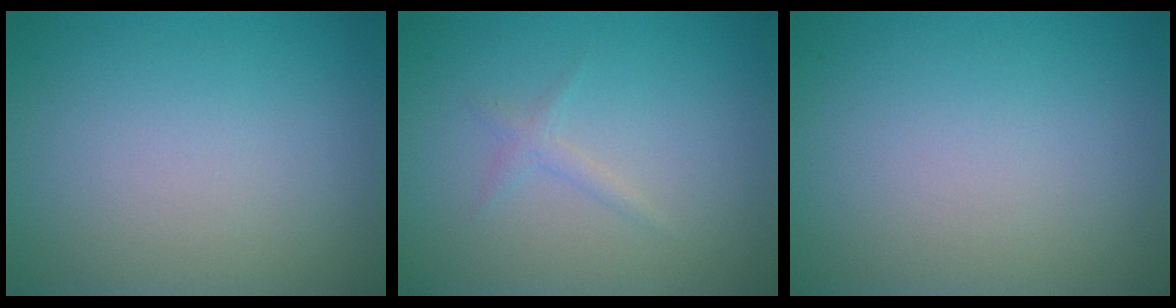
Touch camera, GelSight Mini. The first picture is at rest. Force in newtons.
{"total": 0.9, "press": 0.9, "slide": 0.1}
{"total": 0.0}